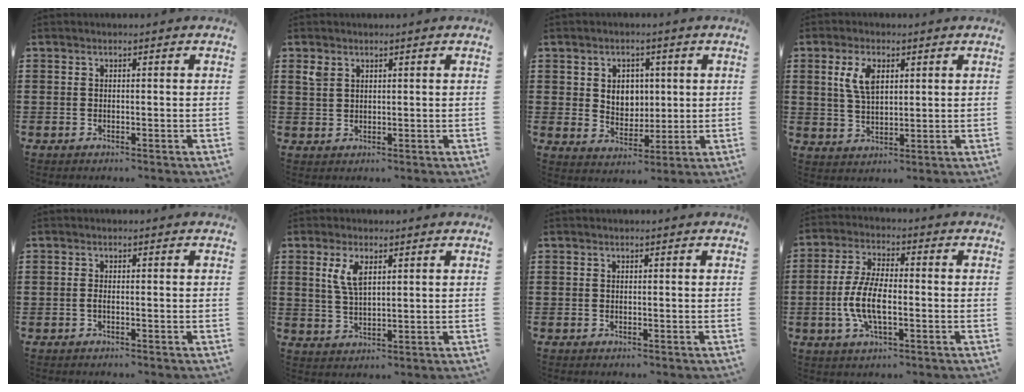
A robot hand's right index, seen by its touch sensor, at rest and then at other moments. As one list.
[{"total": 2.2, "force": [1.5, 1.3, 0.9], "torque": [-0.023, 0.004, 0.028]}, {"total": 4.4, "force": [1.1, 4.0, 1.5], "torque": [-0.031, 0.006, 0.015]}, {"total": 5.5, "force": [2.0, 2.7, 4.3], "torque": [-0.095, 0.011, 0.034]}, {"total": 0.8, "force": [-0.3, 0.2, 0.7], "torque": [-0.014, -0.005, -0.005]}, {"total": 4.7, "force": [1.9, 1.9, 3.8], "torque": [-0.083, 0.007, 0.033]}, {"total": 0.0}, {"total": 7.6, "force": [-1.7, 3.0, 6.8], "torque": [-0.157, -0.007, -0.040]}]